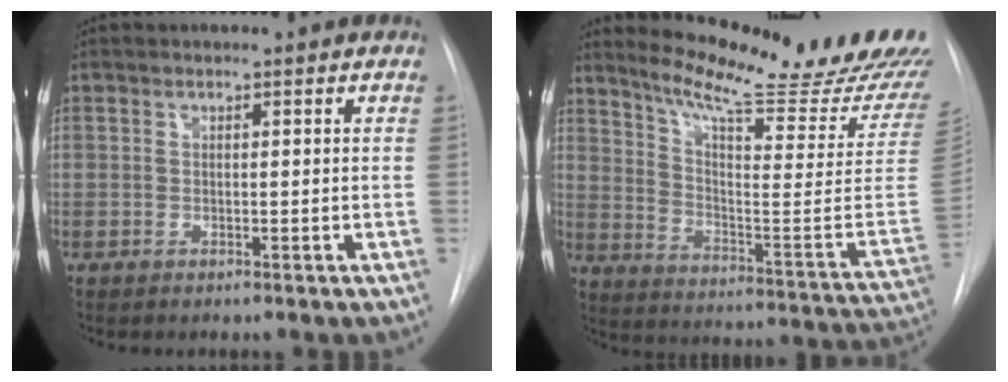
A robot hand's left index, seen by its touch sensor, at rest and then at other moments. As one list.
[{"total": 27.2, "force": [23.7, 1.0, 13.4], "torque": [-0.209, -0.115, 0.311]}]